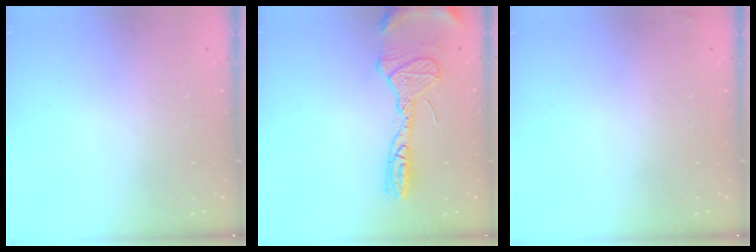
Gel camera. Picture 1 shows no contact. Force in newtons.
{"total": 14.6, "press": 14.4, "slide": 2.2}
{"total": 2.8, "press": 2.6, "slide": 0.9}